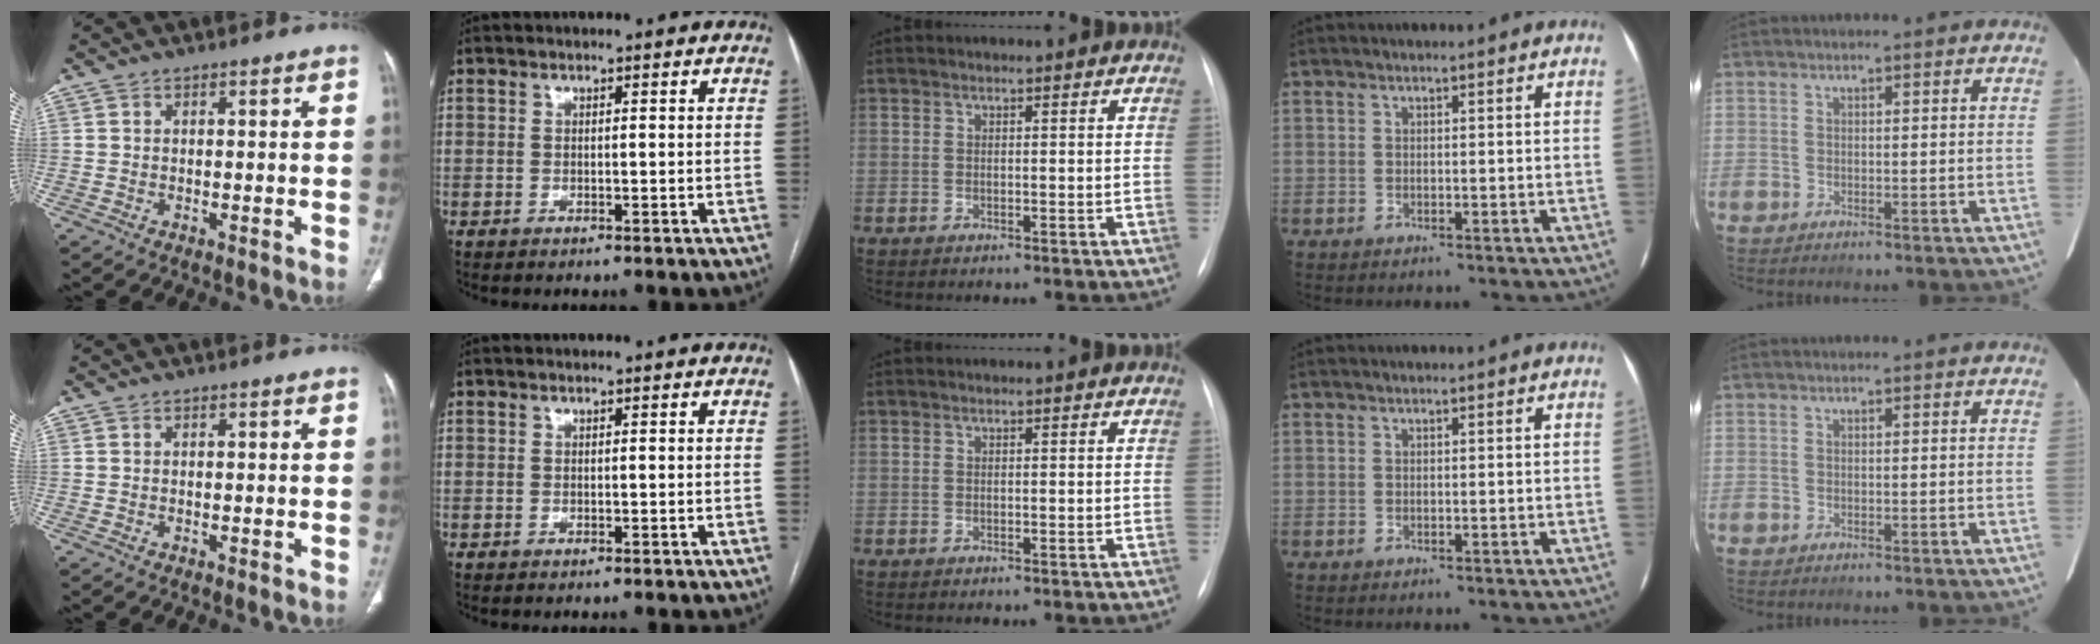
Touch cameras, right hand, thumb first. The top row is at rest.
{}